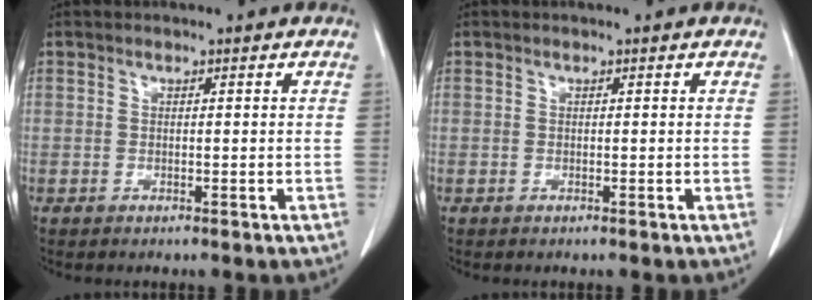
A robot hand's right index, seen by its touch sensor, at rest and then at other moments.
{"total": 0.0}